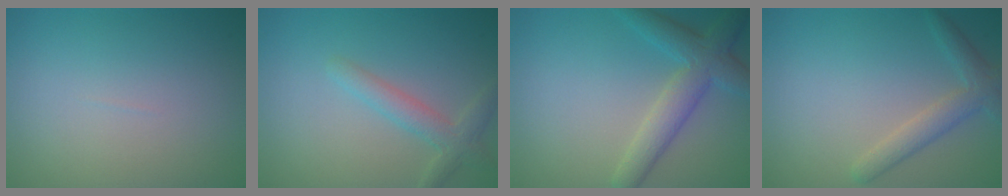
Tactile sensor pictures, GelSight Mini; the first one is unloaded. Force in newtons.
{"total": 2.5, "press": 2.5, "slide": 0.1}
{"total": 4.3, "press": 4.3, "slide": 0.3}
{"total": 2.7, "press": 2.7, "slide": 0.1}